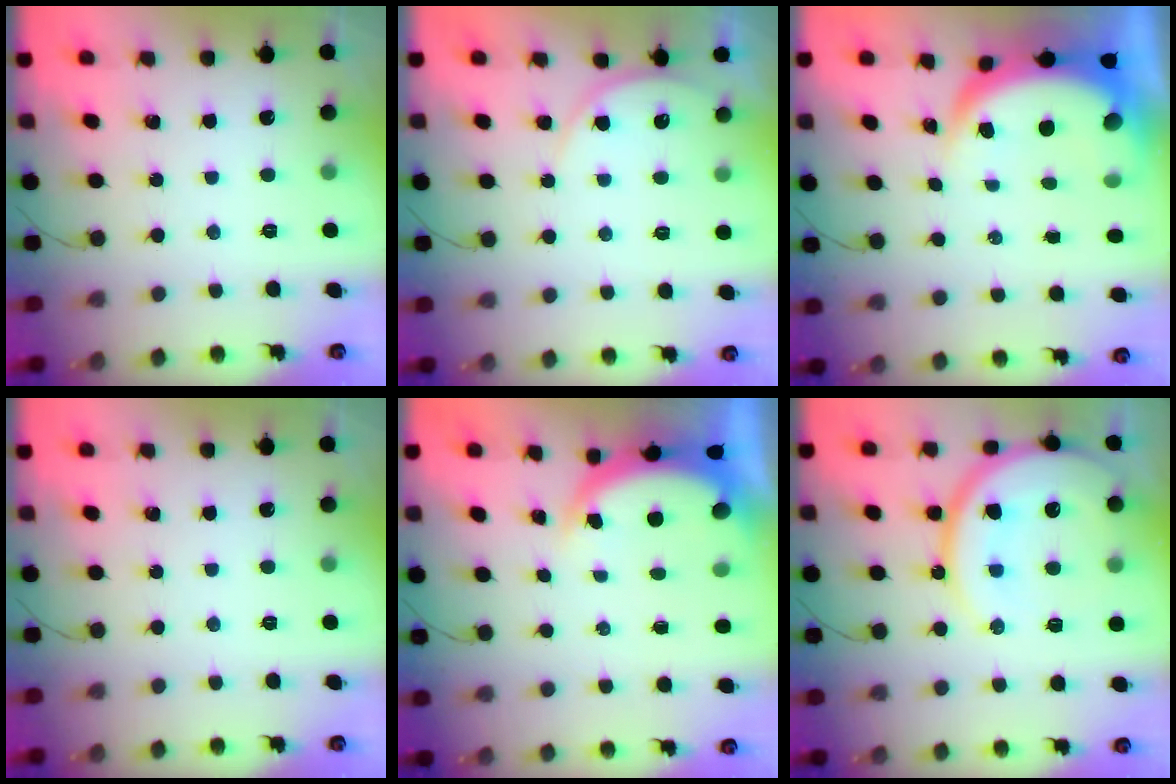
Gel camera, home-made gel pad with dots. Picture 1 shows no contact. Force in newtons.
{"total": 4.9, "press": 4.9, "slide": 0.5}
{"total": 8.8, "press": 8.7, "slide": 1.2}
{"total": 0.0}
{"total": 4.7, "press": 4.5, "slide": 1.4}
{"total": 18.0, "press": 18.0, "slide": 1.7}